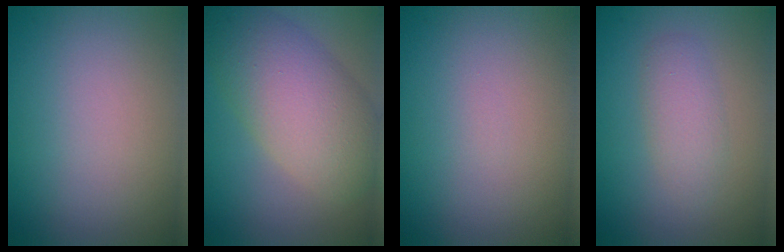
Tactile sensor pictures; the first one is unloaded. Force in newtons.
{"total": 7.9, "press": 7.9, "slide": 0.3}
{"total": 0.0}
{"total": 2.2, "press": 2.2, "slide": 0.0}